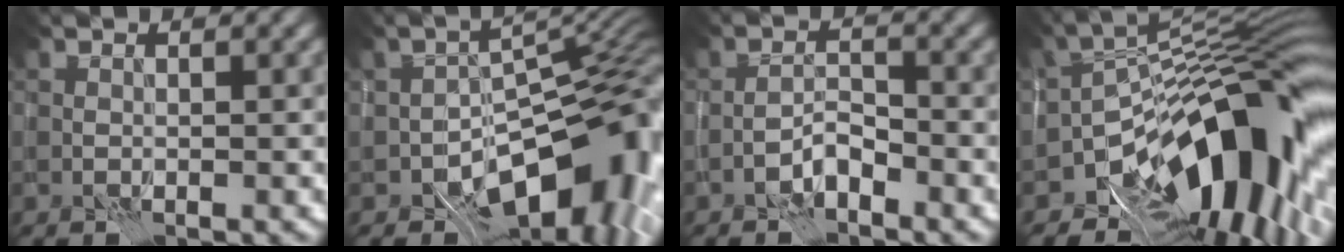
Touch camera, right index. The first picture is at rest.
{"total": 12.7, "force": [-6.4, 6.7, 8.6], "torque": [-0.098, 0.007, -0.113]}
{"total": 1.9, "force": [-1.5, 0.5, 1.1], "torque": [-0.018, 0.011, -0.032]}
{"total": 14.5, "force": [-6.6, 7.3, 10.7], "torque": [-0.122, 0.020, -0.121]}